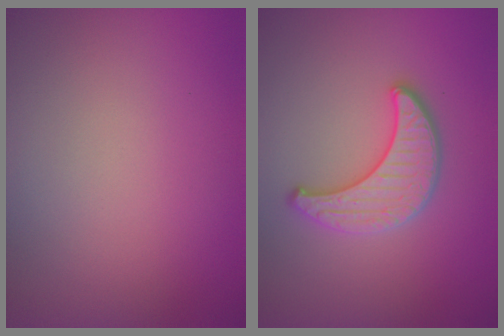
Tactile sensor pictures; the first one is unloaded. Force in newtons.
{"total": 3.3, "press": 3.3, "slide": 0.3}